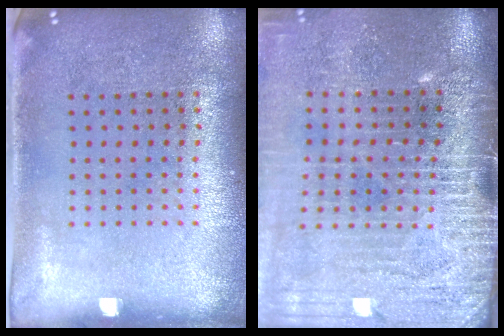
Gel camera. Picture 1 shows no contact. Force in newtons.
{"total": 4.2, "press": 3.6, "slide": 2.1}